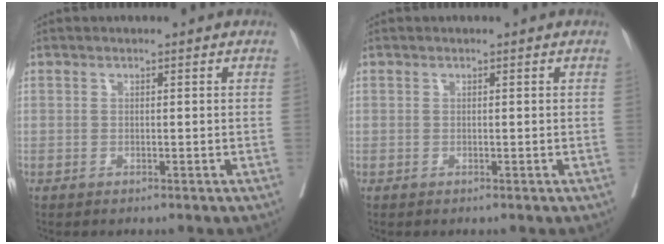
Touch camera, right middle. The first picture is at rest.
{"total": 0.0}